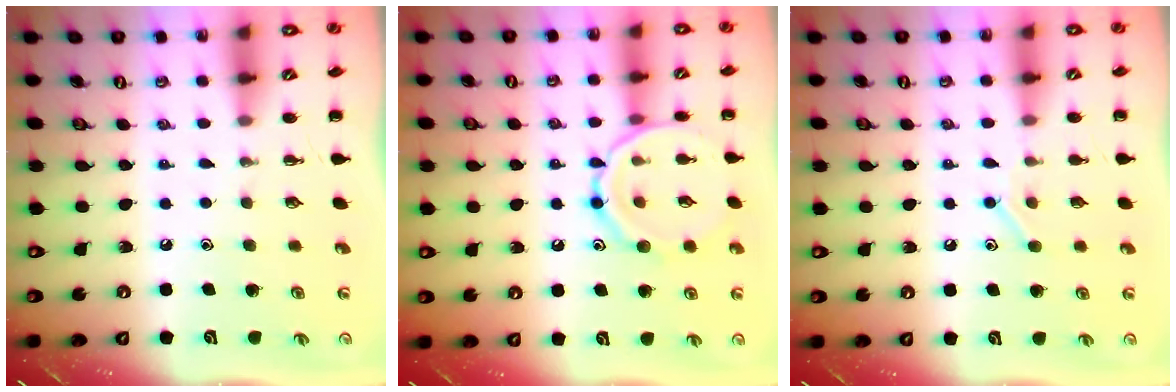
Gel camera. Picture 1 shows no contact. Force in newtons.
{"total": 13.5, "press": 13.5, "slide": 0.4}
{"total": 8.0, "press": 7.8, "slide": 1.7}